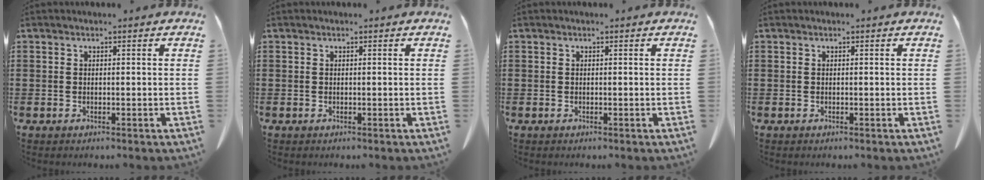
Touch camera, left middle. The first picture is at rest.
{"total": 0.0}
{"total": 0.0}
{"total": 0.0}